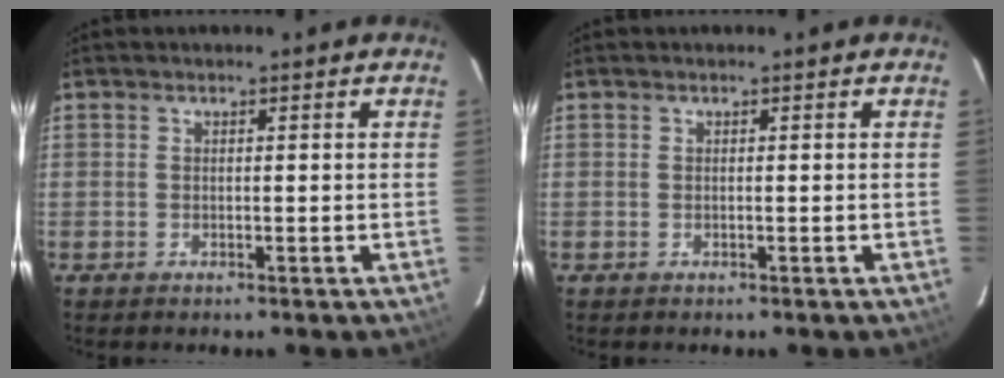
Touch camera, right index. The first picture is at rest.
{"total": 0.0}